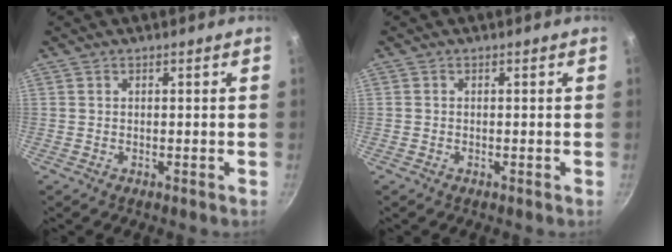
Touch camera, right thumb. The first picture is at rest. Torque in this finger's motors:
{"motor_torque": [-0.58, -0.31, 0.25, -0.04, 0.02]}